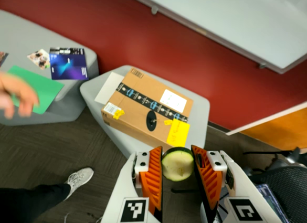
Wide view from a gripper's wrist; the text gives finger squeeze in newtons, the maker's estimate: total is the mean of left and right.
{"total": 10.6, "left": 11.0, "right": 10.3}